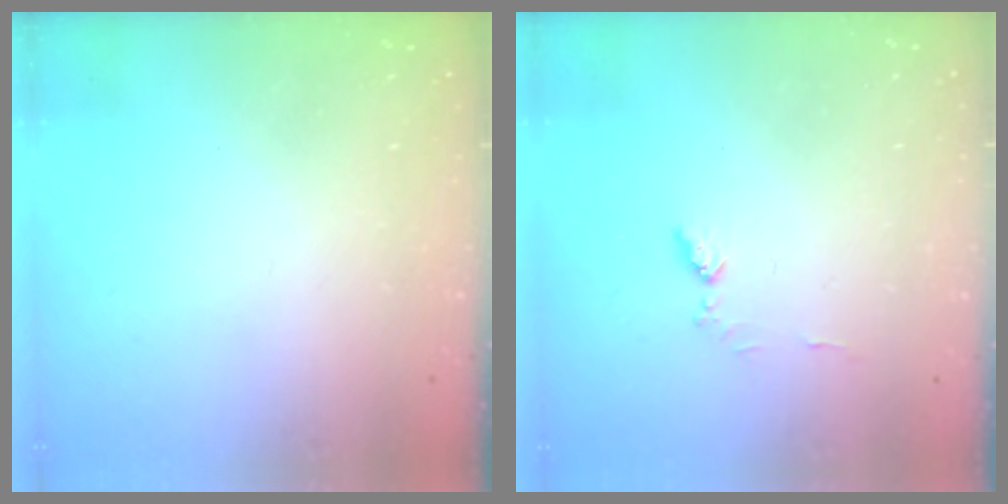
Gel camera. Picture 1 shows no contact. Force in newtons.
{"total": 4.7, "press": 4.7, "slide": 0.5}